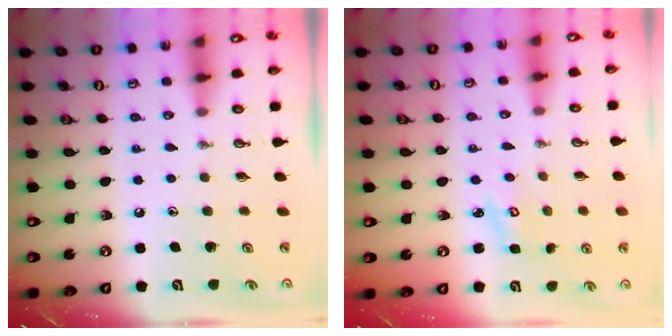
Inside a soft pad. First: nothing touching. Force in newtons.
{"total": 3.6, "press": 3.6, "slide": 0.4}